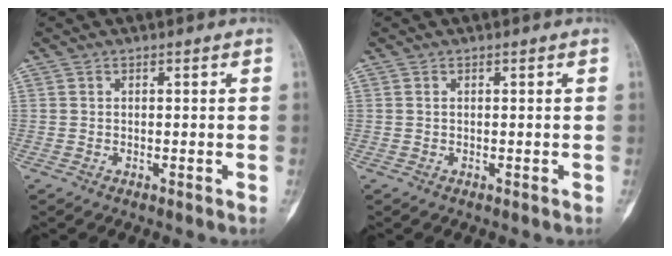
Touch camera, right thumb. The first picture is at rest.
{"total": 0.0}